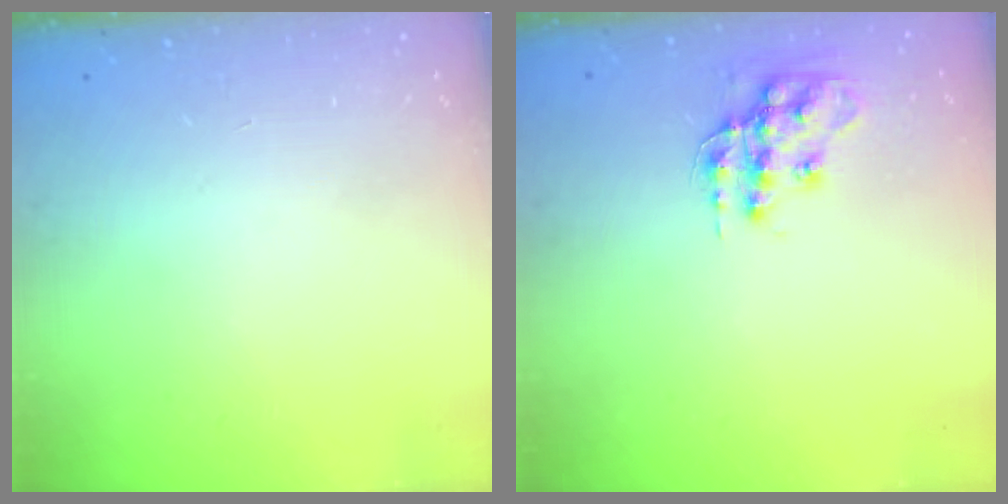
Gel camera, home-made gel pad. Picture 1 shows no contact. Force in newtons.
{"total": 14.0, "press": 14.0, "slide": 0.7}